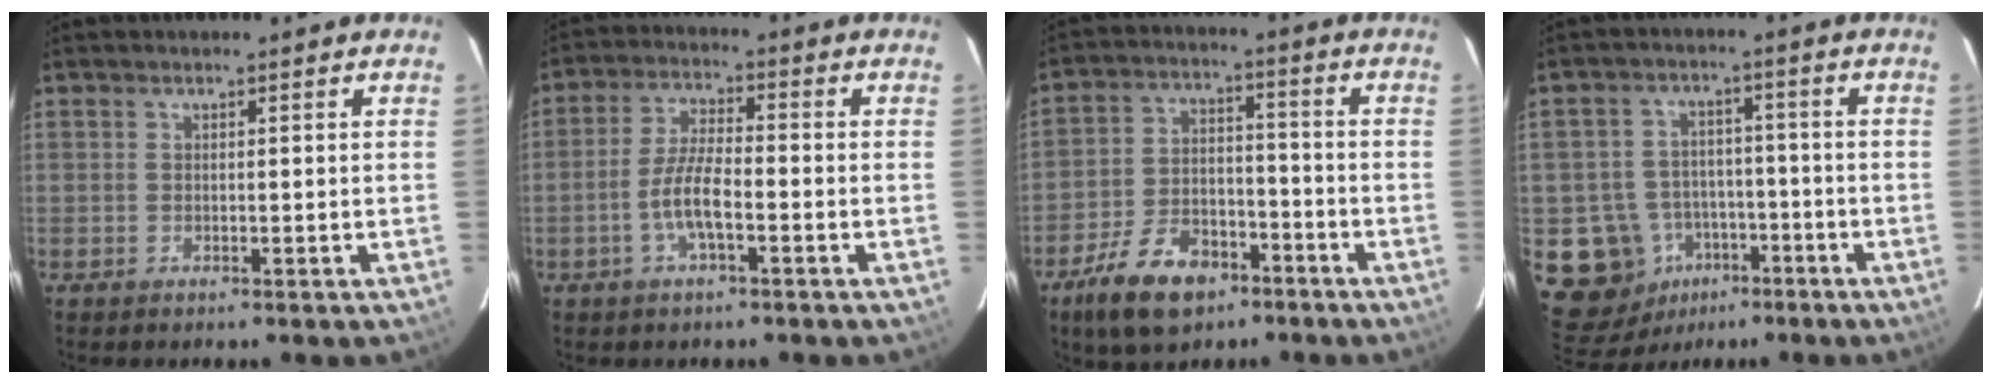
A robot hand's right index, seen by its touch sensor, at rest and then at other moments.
{"total": 6.6, "force": [-2.7, 1.8, 5.8], "torque": [-0.122, 0.006, -0.051]}
{"total": 13.5, "force": [-8.5, 7.3, 7.5], "torque": [-0.170, 0.005, -0.140]}
{"total": 11.6, "force": [-5.0, 10.1, 2.8], "torque": [-0.090, 0.027, -0.059]}